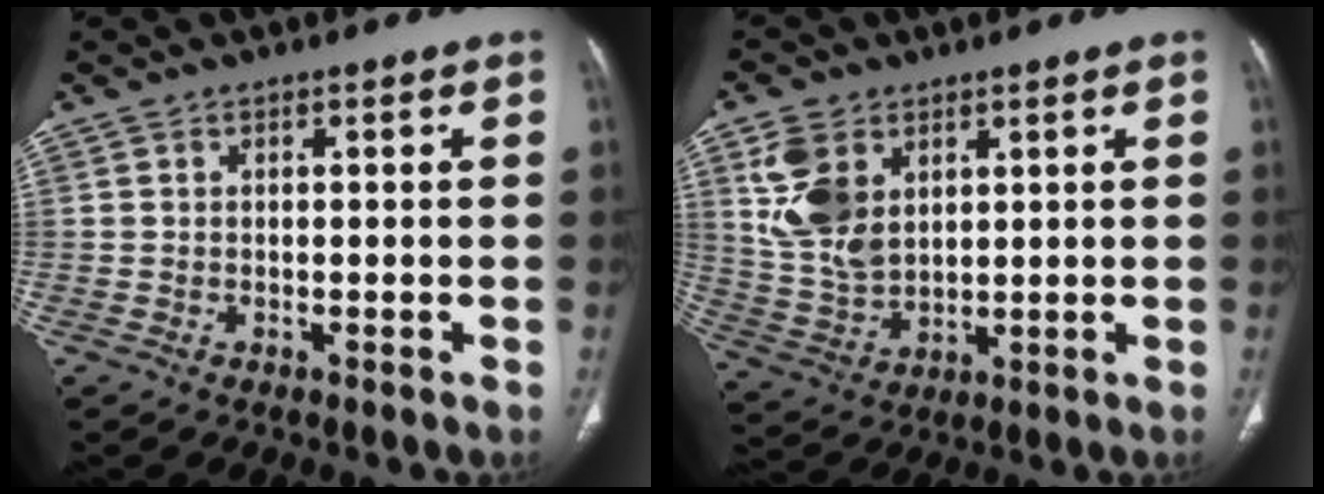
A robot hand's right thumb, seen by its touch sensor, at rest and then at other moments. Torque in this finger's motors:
{"motor_torque": [0.27, 1.22, 0.72, 0.87, 0.11]}